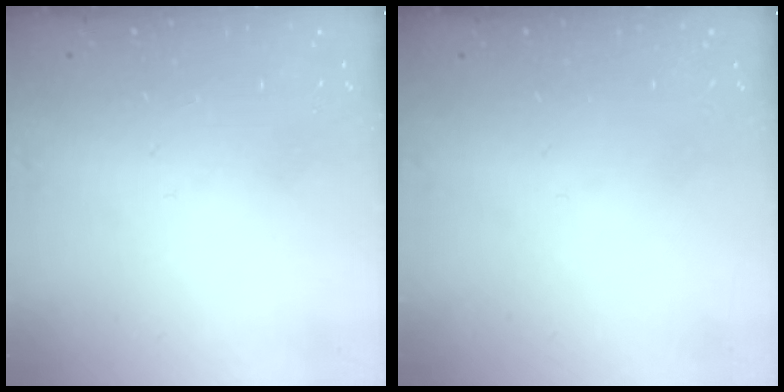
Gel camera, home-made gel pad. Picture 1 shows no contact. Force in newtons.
{"total": 0.0}